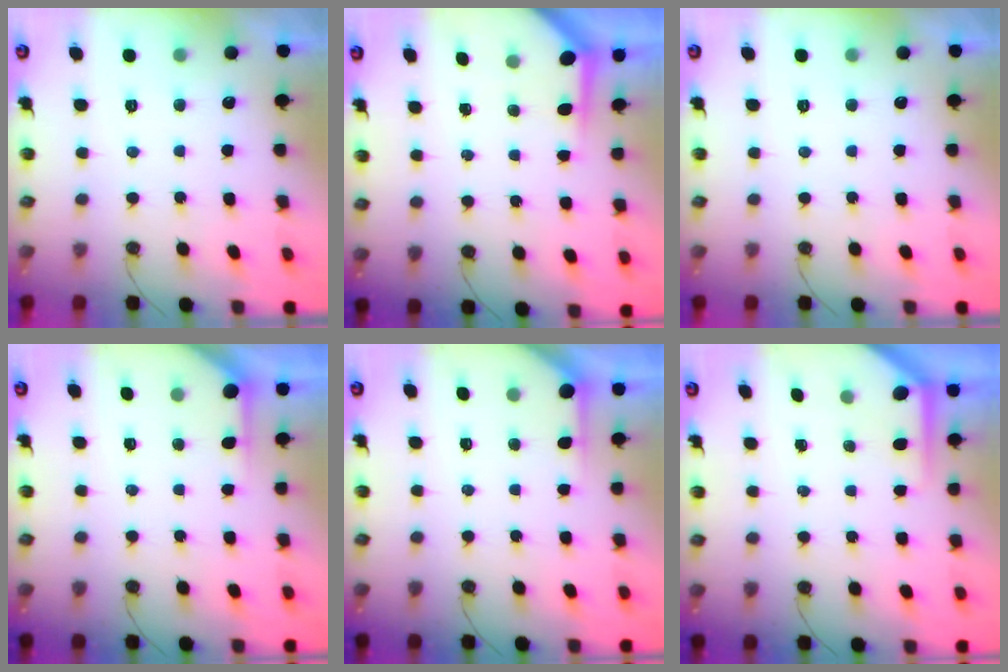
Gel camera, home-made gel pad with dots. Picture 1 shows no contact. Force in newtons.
{"total": 3.9, "press": 3.9, "slide": 0.3}
{"total": 0.0}
{"total": 2.6, "press": 2.6, "slide": 0.3}
{"total": 2.6, "press": 2.6, "slide": 0.3}
{"total": 4.9, "press": 4.9, "slide": 0.3}